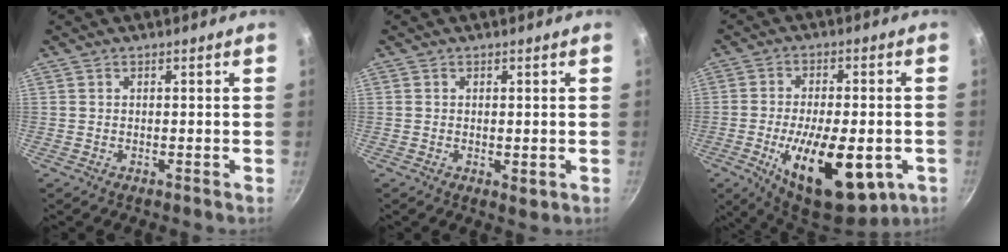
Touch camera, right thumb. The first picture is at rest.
{"total": 1.7, "force": [-0.1, 0.9, 1.5], "torque": [-0.020, -0.007, 0.000]}
{"total": 20.6, "force": [-6.4, 9.3, 17.3], "torque": [-0.250, 0.004, -0.083]}